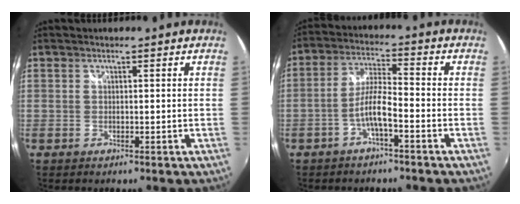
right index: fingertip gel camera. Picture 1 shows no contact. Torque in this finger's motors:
{"motor_torque": [0.91, -0.56, 0.45, 0.12]}